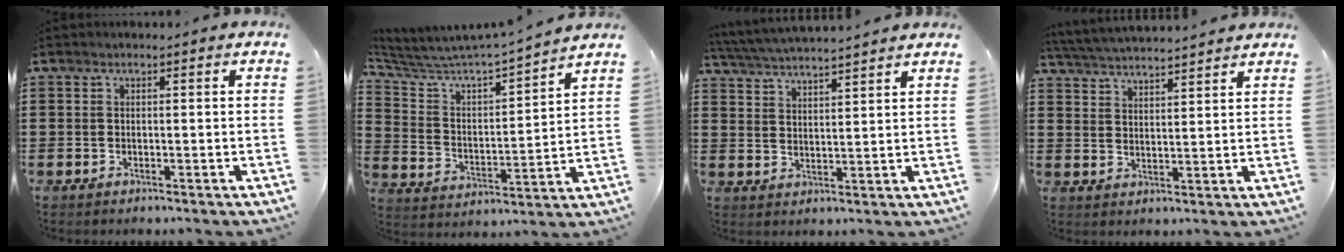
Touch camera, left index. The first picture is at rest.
{"total": 4.6, "force": [4.4, 0.3, 1.2], "torque": [-0.053, -0.046, 0.065]}
{"total": 4.4, "force": [4.4, -0.4, 0.6], "torque": [-0.029, -0.022, 0.076]}
{"total": 4.1, "force": [4.0, -0.4, 0.4], "torque": [-0.023, -0.021, 0.070]}